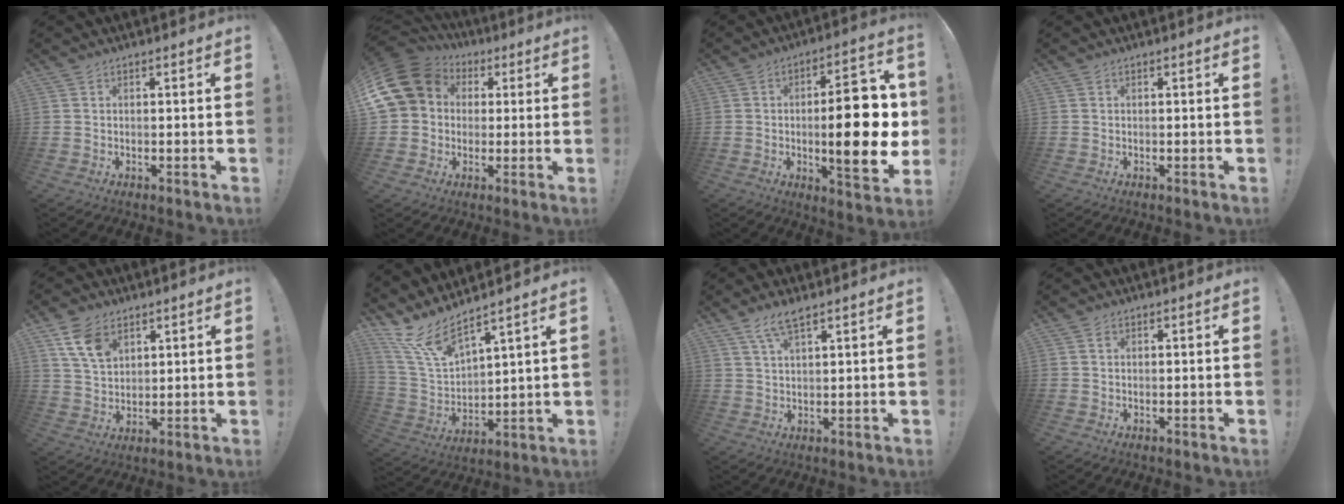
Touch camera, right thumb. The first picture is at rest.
{"total": 15.7, "force": [3.8, 12.9, 8.1], "torque": [-0.145, -0.011, 0.076]}
{"total": 20.6, "force": [-0.4, 6.0, 19.7], "torque": [-0.268, -0.006, -0.003]}
{"total": 0.0}
{"total": 9.3, "force": [5.2, 5.9, 5.0], "torque": [-0.091, -0.013, 0.102]}
{"total": 11.6, "force": [9.5, 3.2, 6.0], "torque": [-0.143, -0.070, 0.176]}
{"total": 5.2, "force": [3.6, 1.1, 3.6], "torque": [-0.074, -0.011, 0.066]}
{"total": 0.6, "force": [0.2, 0.5, 0.2], "torque": [-0.002, 0.000, 0.003]}